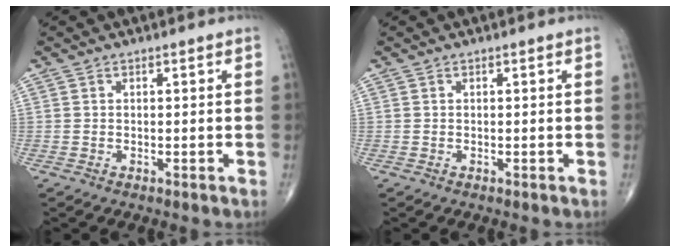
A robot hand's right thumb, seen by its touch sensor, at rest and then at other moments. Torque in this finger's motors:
{"motor_torque": [0.06, 0.06, 0.00, 0.00, 0.02]}